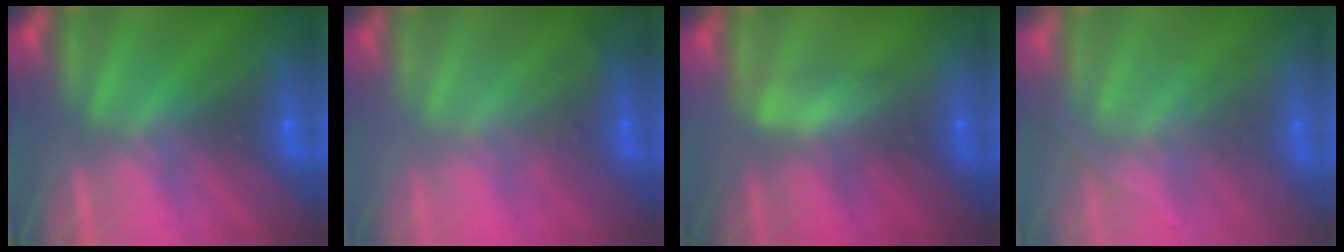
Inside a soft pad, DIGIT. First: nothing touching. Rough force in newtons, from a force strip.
{"total": 2.2}
{"total": 2.3}
{"total": 1.7}